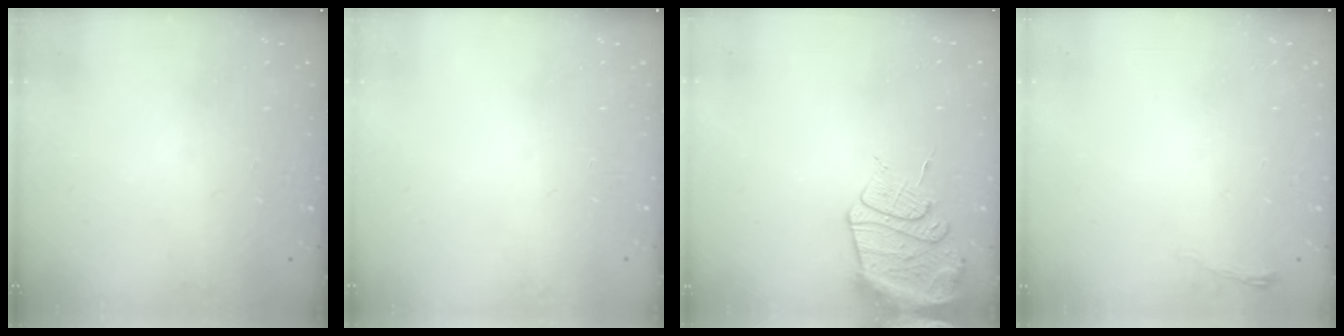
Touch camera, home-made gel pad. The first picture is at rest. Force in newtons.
{"total": 0.0}
{"total": 13.1, "press": 13.0, "slide": 1.6}
{"total": 3.1, "press": 3.0, "slide": 0.9}